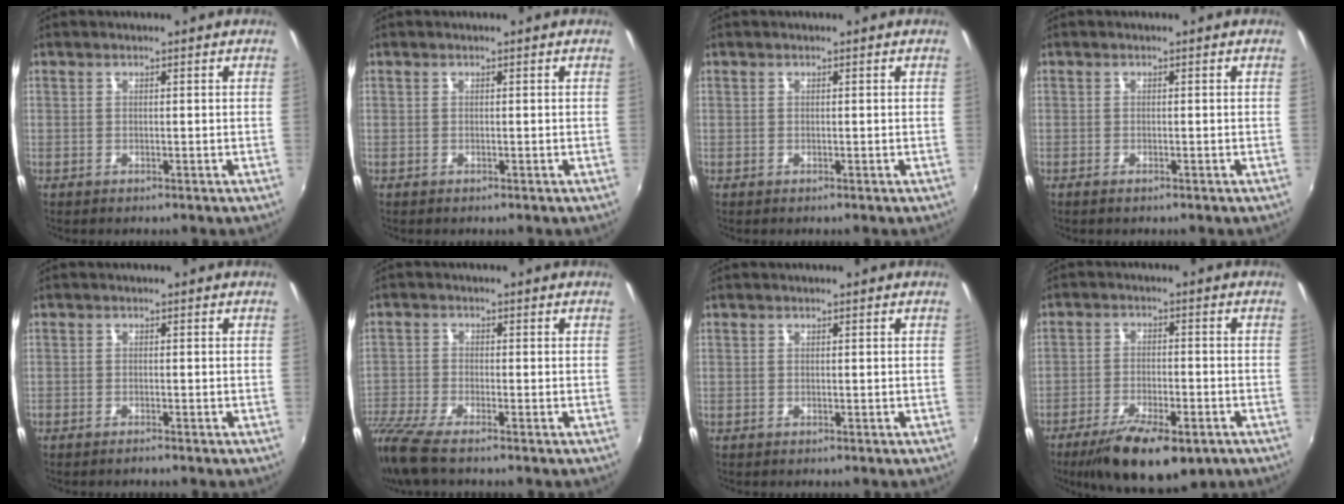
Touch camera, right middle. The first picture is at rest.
{"total": 0.0}
{"total": 0.0}
{"total": 0.7, "force": [-0.5, 0.2, 0.3], "torque": [-0.009, -0.003, -0.009]}
{"total": 0.8, "force": [-0.8, 0.0, 0.2], "torque": [-0.006, -0.005, -0.018]}
{"total": 8.3, "force": [-6.7, 1.4, 4.7], "torque": [-0.124, -0.036, -0.129]}
{"total": 0.0}
{"total": 14.0, "force": [-9.1, 4.8, 9.5], "torque": [-0.184, -0.030, -0.144]}